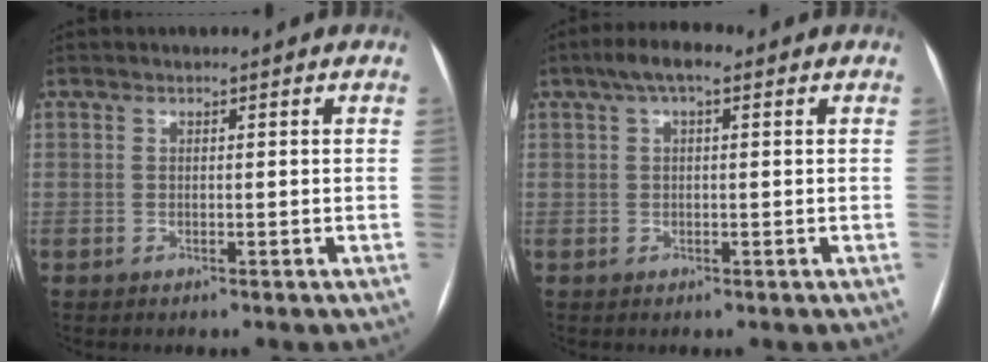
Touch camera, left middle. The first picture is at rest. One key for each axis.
{"total": 4.5, "fx": 2.3, "fy": 1.4, "fz": 3.6, "tx": -0.067, "ty": 0.029, "tz": 0.035}